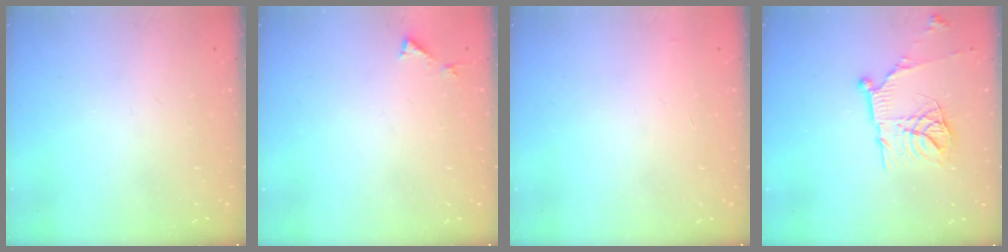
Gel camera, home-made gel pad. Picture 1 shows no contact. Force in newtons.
{"total": 3.0, "press": 3.0, "slide": 0.2}
{"total": 2.9, "press": 2.9, "slide": 0.1}
{"total": 15.2, "press": 15.2, "slide": 0.8}